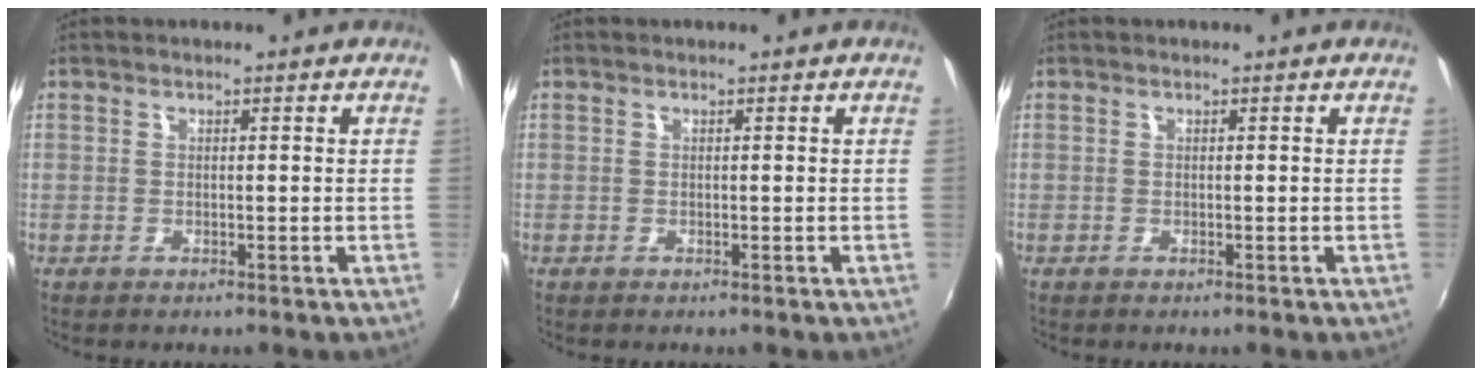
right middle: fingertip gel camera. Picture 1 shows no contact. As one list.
[{"total": 0.0}, {"total": 0.0}]